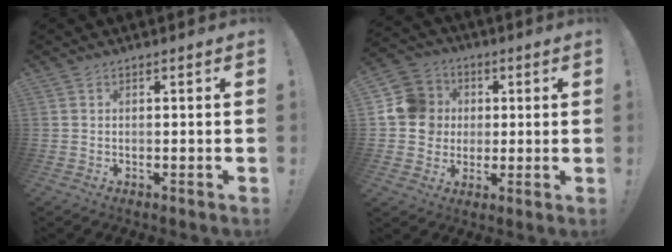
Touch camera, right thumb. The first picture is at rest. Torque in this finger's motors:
{"motor_torque": [1.12, 1.27, 0.38, -0.30, 0.00]}